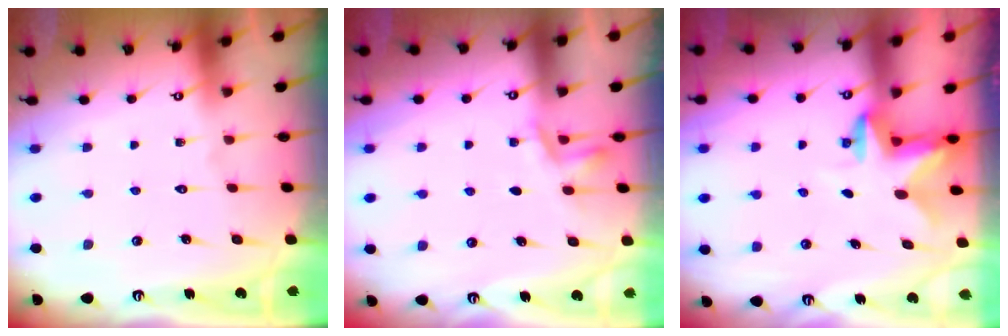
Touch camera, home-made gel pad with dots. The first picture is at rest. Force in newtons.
{"total": 2.9, "press": 2.6, "slide": 1.1}
{"total": 2.7, "press": 2.6, "slide": 0.5}